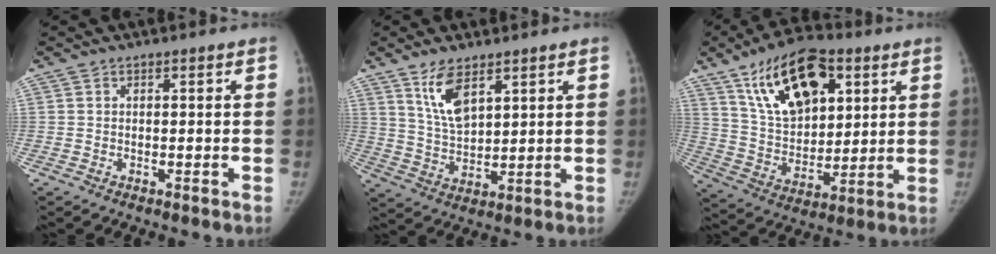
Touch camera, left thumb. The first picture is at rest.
{"total": 7.9, "force": [4.7, 3.3, 5.4], "torque": [-0.092, -0.029, 0.100]}
{"total": 19.5, "force": [9.3, 10.6, 13.5], "torque": [-0.183, -0.030, 0.167]}